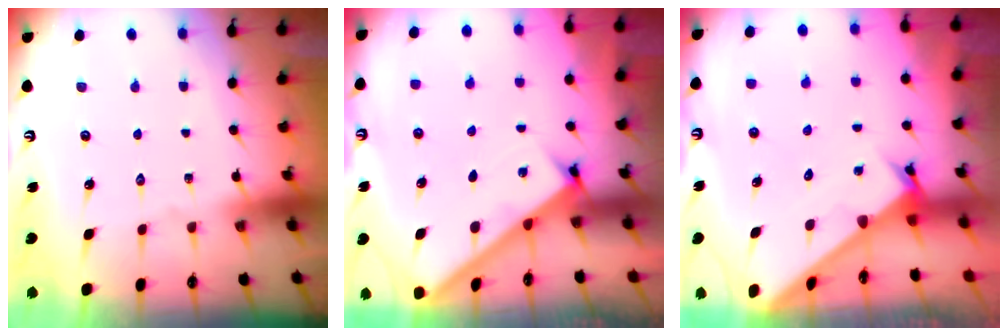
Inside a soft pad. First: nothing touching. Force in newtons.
{"total": 2.7, "press": 2.6, "slide": 0.3}
{"total": 2.8, "press": 2.8, "slide": 0.3}